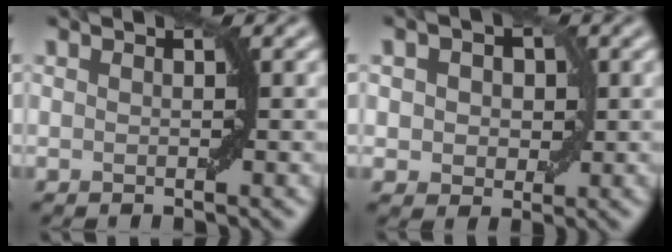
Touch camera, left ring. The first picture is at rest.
{"total": 3.8, "force": [0.9, 2.9, 2.2], "torque": [-0.025, 0.014, -0.007]}